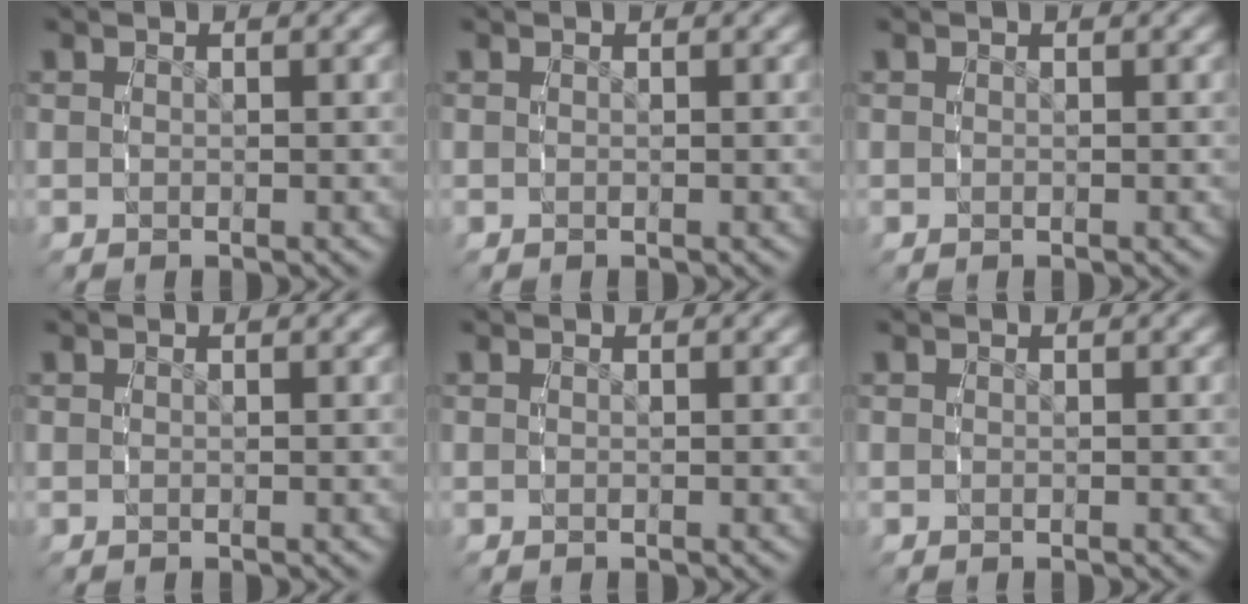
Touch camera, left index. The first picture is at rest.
{"total": 0.0}
{"total": 0.0}
{"total": 0.0}
{"total": 0.0}
{"total": 0.0}